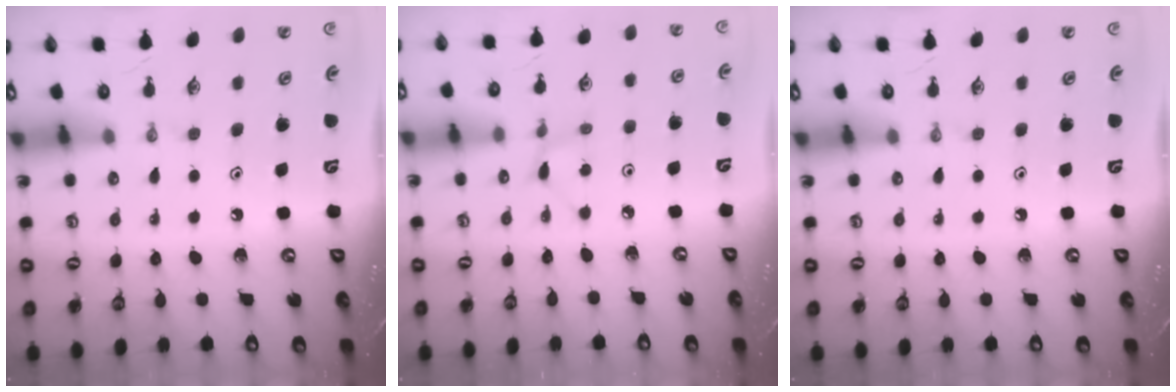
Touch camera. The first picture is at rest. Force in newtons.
{"total": 2.8, "press": 2.8, "slide": 0.3}
{"total": 0.0}